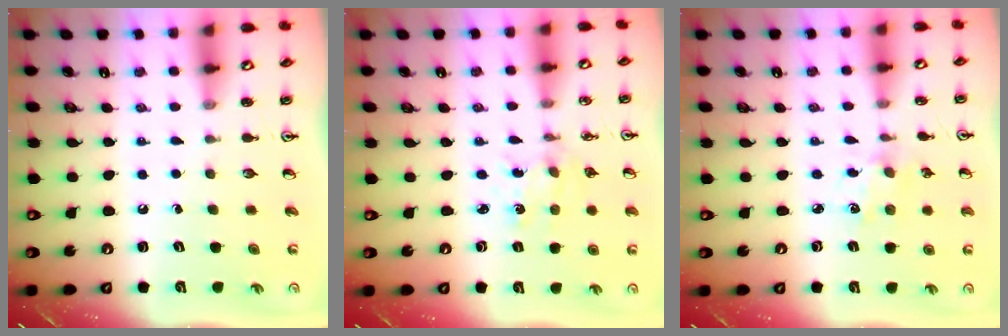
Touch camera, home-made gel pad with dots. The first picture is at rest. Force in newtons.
{"total": 1.0, "press": 0.9, "slide": 0.1}
{"total": 2.7, "press": 2.7, "slide": 0.4}